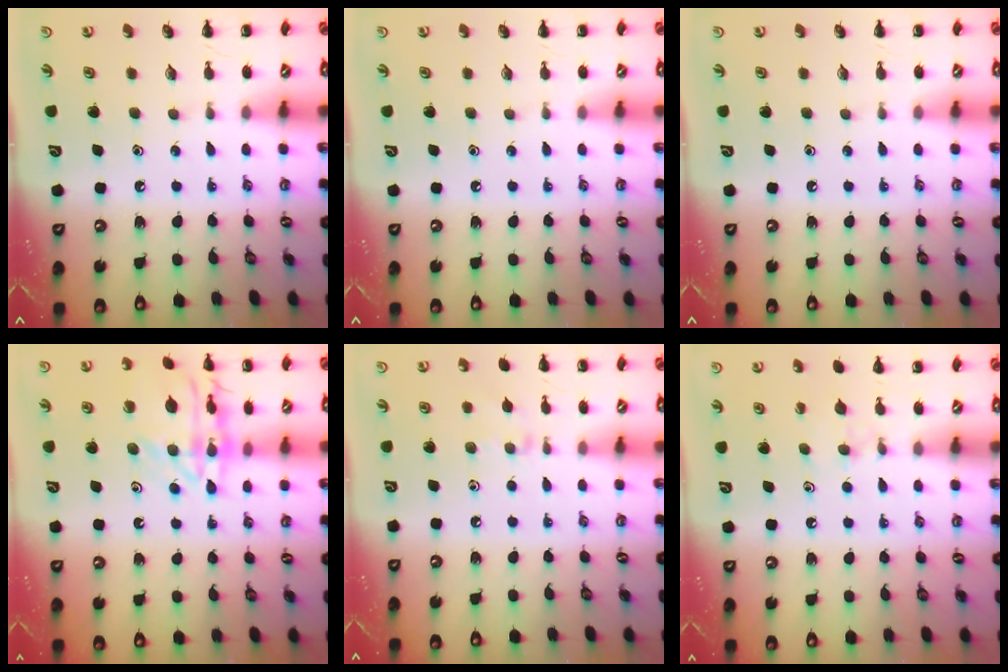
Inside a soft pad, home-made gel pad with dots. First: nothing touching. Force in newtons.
{"total": 0.0}
{"total": 0.0}
{"total": 16.1, "press": 16.1, "slide": 0.8}
{"total": 6.1, "press": 5.8, "slide": 2.0}
{"total": 5.7, "press": 5.4, "slide": 2.0}